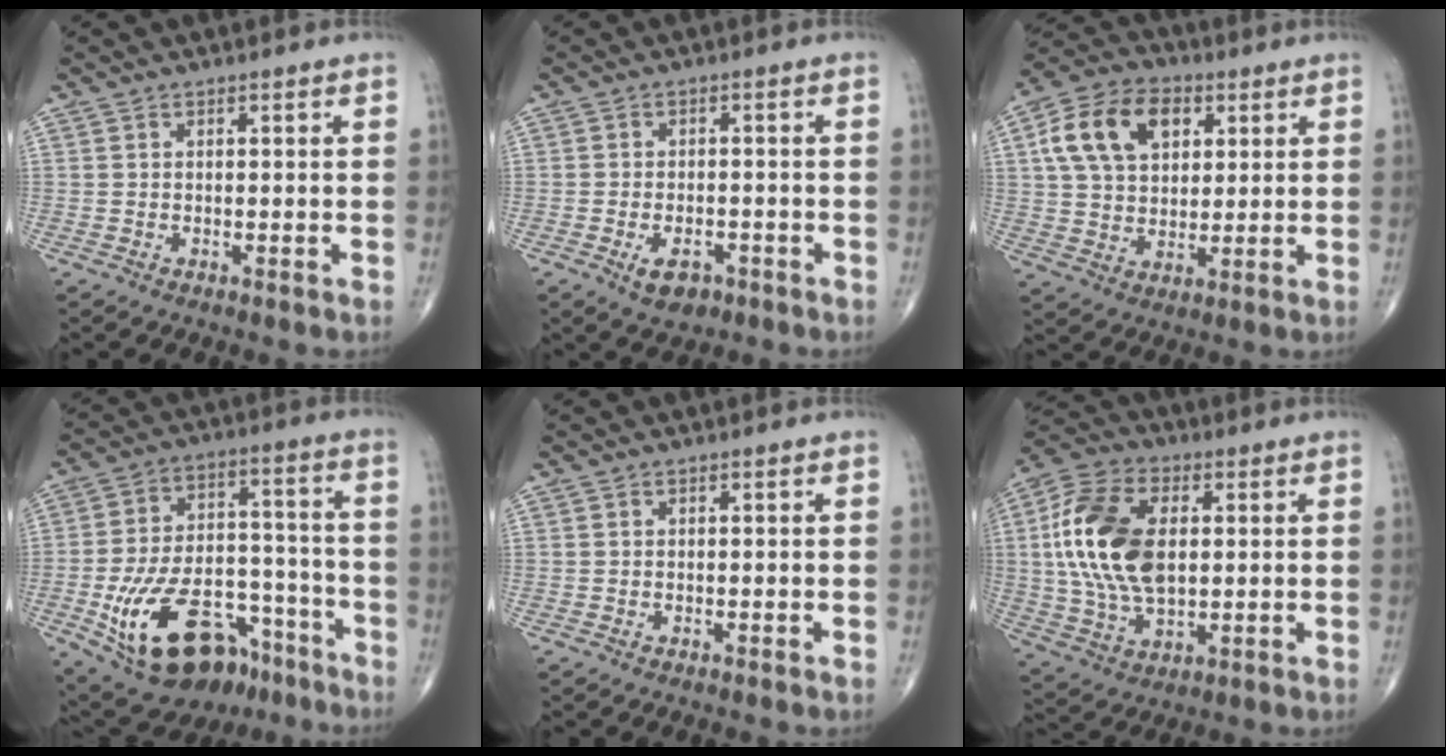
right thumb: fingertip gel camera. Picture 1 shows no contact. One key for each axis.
{"total": 4.8, "fx": -2.4, "fy": 2.7, "fz": 3.1, "tx": -0.047, "ty": 0.007, "tz": -0.034}
{"total": 15.1, "fx": 5.0, "fy": 10.2, "fz": 10.0, "tx": -0.162, "ty": 0.005, "tz": 0.087}
{"total": 22.8, "fx": -11.9, "fy": 12.6, "fz": 14.9, "tx": -0.259, "ty": 0.070, "tz": -0.180}
{"total": 0.0}
{"total": 18.7, "fx": 2.3, "fy": 10.9, "fz": 15.1, "tx": -0.302, "ty": 0.001, "tz": 0.041}